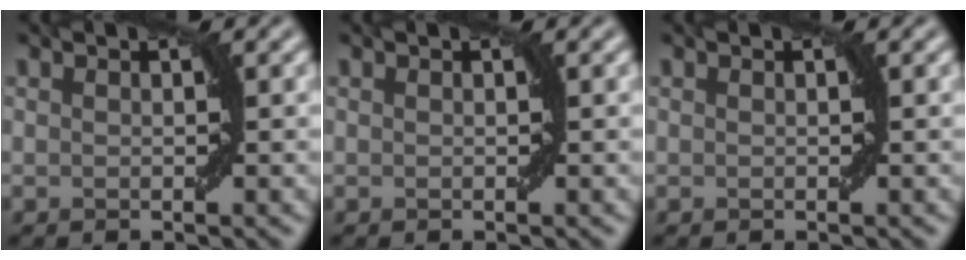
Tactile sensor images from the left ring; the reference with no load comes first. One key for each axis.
{"total": 0.0}
{"total": 0.0}